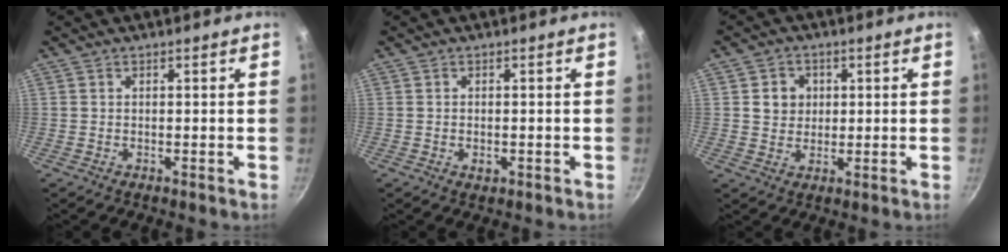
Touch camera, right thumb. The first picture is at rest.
{"total": 1.7, "force": [-0.5, 1.1, 1.2], "torque": [-0.018, 0.000, -0.007]}
{"total": 4.9, "force": [1.0, 4.5, 1.7], "torque": [0.000, 0.002, 0.015]}